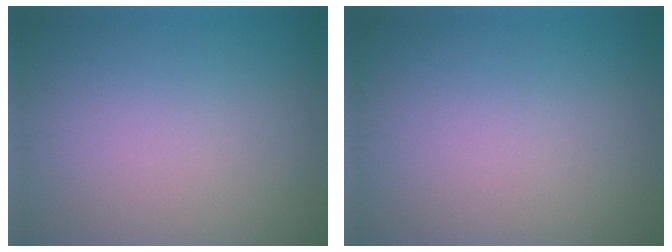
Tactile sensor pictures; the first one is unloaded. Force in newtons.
{"total": 0.0}